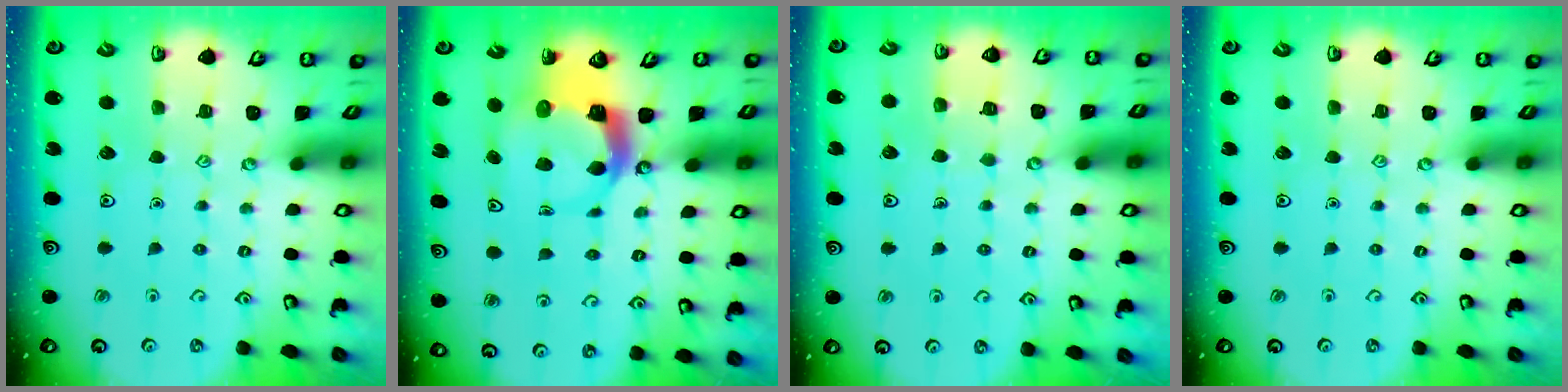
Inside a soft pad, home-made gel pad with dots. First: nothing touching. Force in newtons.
{"total": 6.0, "press": 5.9, "slide": 0.7}
{"total": 3.7, "press": 3.7, "slide": 0.3}
{"total": 0.0}